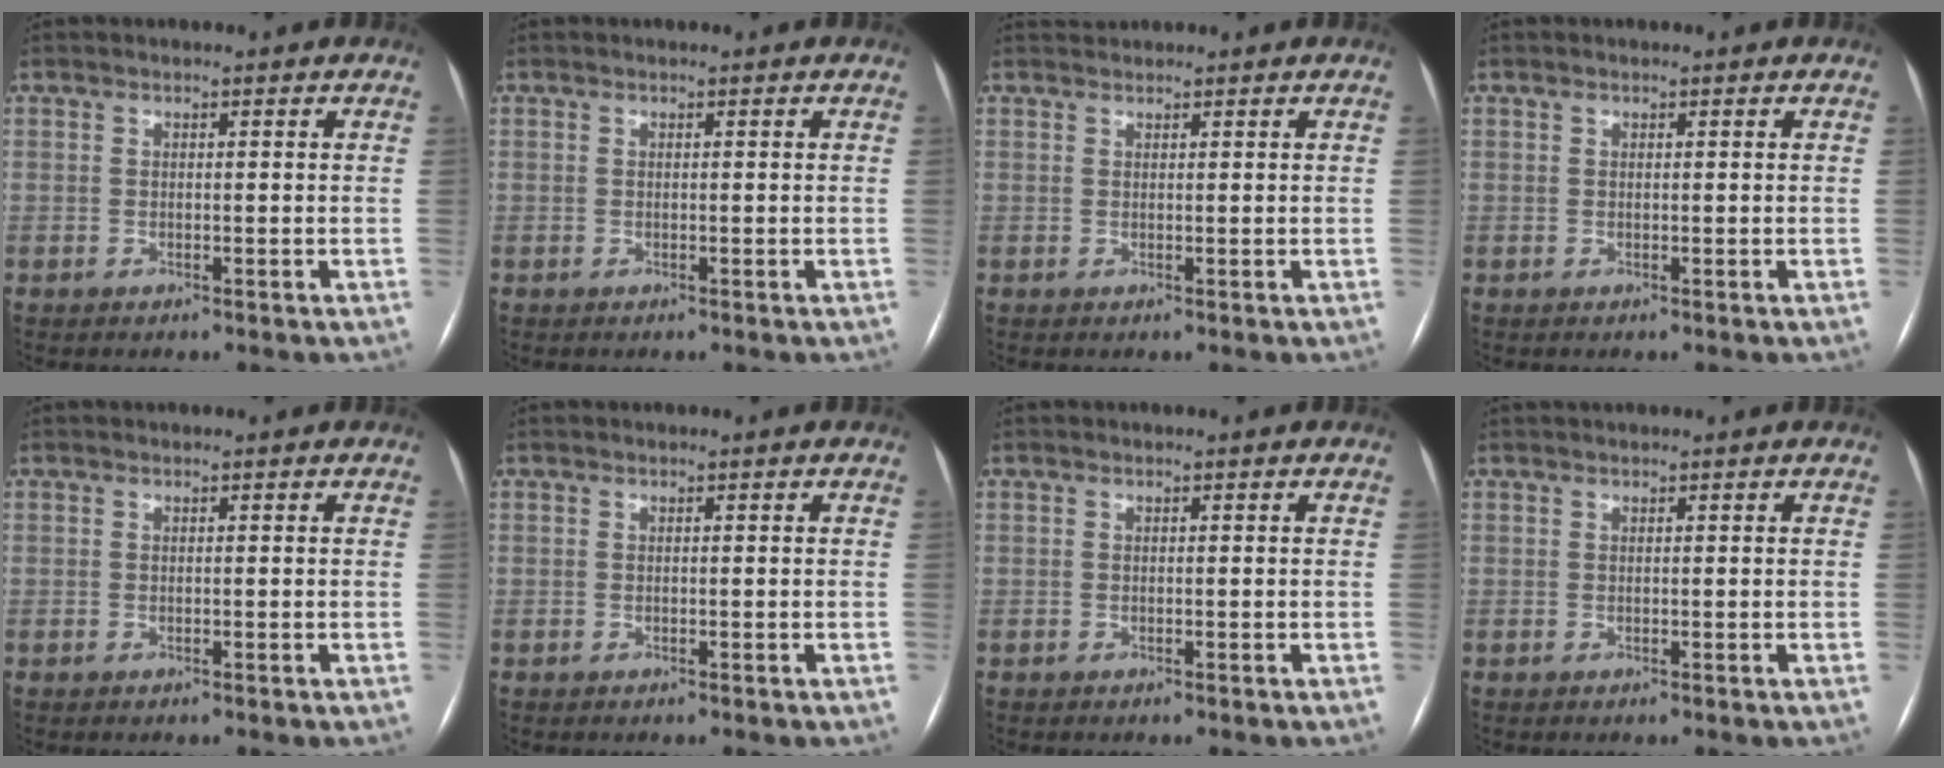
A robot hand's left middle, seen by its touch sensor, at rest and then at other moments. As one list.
[{"total": 0.0}, {"total": 1.0, "force": [1.0, 0.1, -0.2], "torque": [-0.006, 0.013, 0.023]}, {"total": 0.0}, {"total": 0.0}, {"total": 0.0}, {"total": 0.0}, {"total": 1.3, "force": [1.2, 0.1, 0.6], "torque": [-0.006, 0.027, 0.023]}]